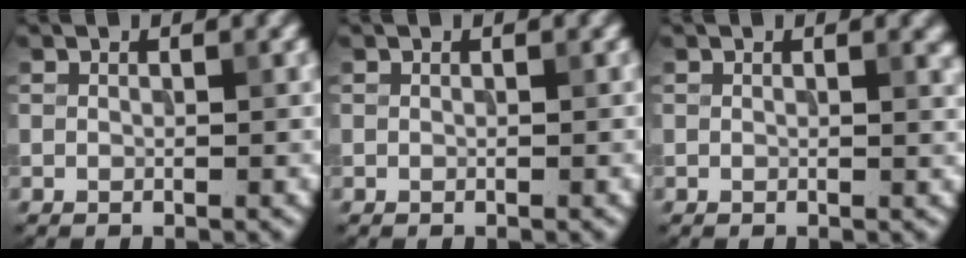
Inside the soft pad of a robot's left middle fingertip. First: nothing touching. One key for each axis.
{"total": 0.0}
{"total": 1.0, "fx": 0.6, "fy": 0.2, "fz": 0.7, "tx": -0.008, "ty": -0.004, "tz": 0.011}